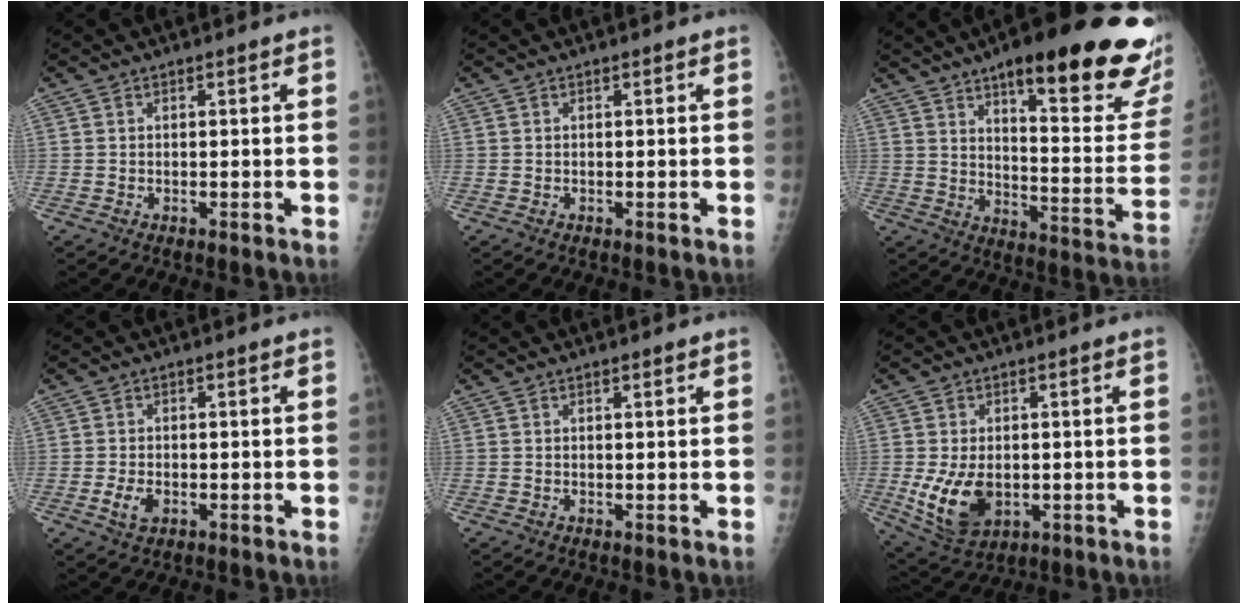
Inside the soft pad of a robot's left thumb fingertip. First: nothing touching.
{"total": 0.0}
{"total": 28.8, "force": [17.0, 6.7, 22.2], "torque": [-0.243, -0.064, 0.239]}
{"total": 3.1, "force": [-0.9, 1.5, 2.6], "torque": [-0.059, -0.002, -0.016]}
{"total": 0.7, "force": [0.5, 0.1, 0.5], "torque": [-0.007, -0.001, 0.008]}
{"total": 9.7, "force": [-1.3, 6.3, 7.2], "torque": [-0.126, -0.011, -0.006]}